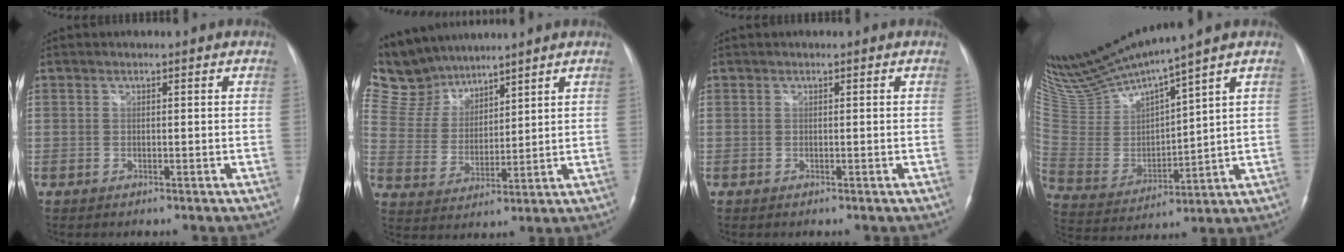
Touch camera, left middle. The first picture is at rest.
{"total": 9.5, "force": [9.0, 3.1, 1.0], "torque": [-0.042, 0.017, 0.194]}
{"total": 0.0}
{"total": 15.0, "force": [13.5, -0.5, 6.4], "torque": [-0.141, -0.015, 0.275]}